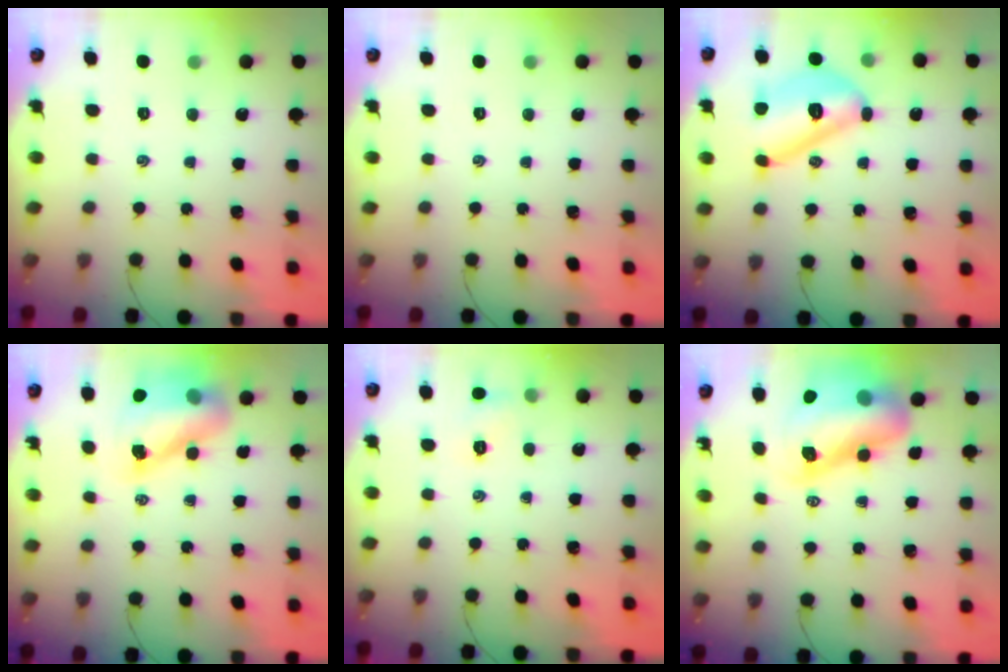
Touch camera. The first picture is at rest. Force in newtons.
{"total": 0.0}
{"total": 14.9, "press": 14.9, "slide": 1.0}
{"total": 12.8, "press": 12.2, "slide": 3.6}
{"total": 5.4, "press": 5.2, "slide": 1.4}
{"total": 16.0, "press": 15.4, "slide": 4.4}